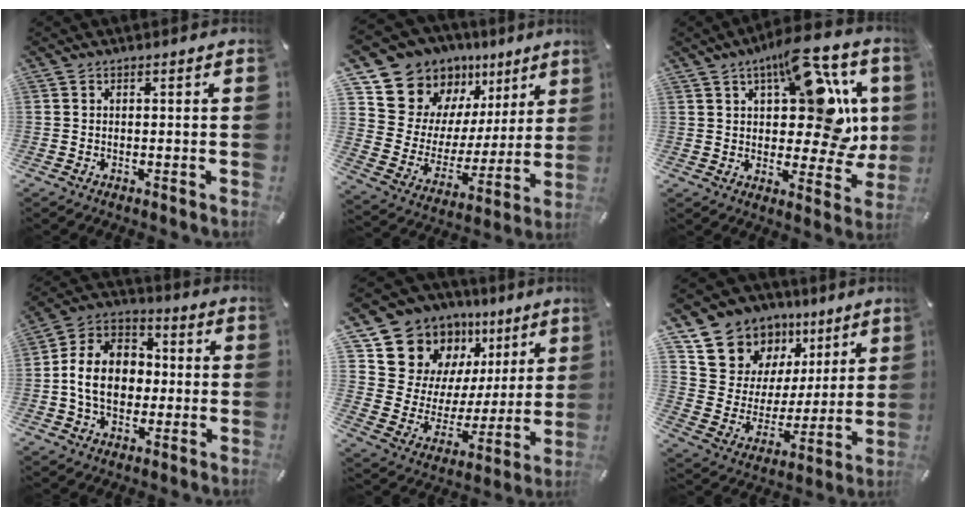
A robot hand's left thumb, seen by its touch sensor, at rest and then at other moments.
{"total": 14.3, "force": [10.5, 9.4, 2.2], "torque": [-0.048, -0.100, 0.191]}
{"total": 19.4, "force": [7.0, 9.3, 15.5], "torque": [-0.206, -0.035, 0.117]}
{"total": 12.3, "force": [-1.7, 9.9, 7.1], "torque": [-0.165, 0.020, -0.033]}
{"total": 15.4, "force": [10.6, 10.7, 3.1], "torque": [-0.056, -0.096, 0.196]}
{"total": 13.3, "force": [8.3, 10.3, 1.7], "torque": [-0.046, -0.072, 0.162]}